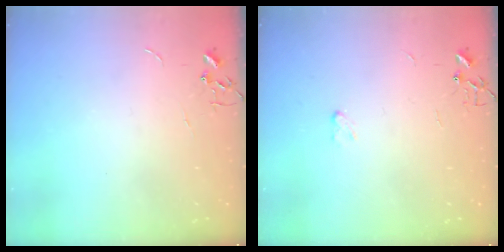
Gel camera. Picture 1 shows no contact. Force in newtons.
{"total": 3.2, "press": 3.1, "slide": 0.4}